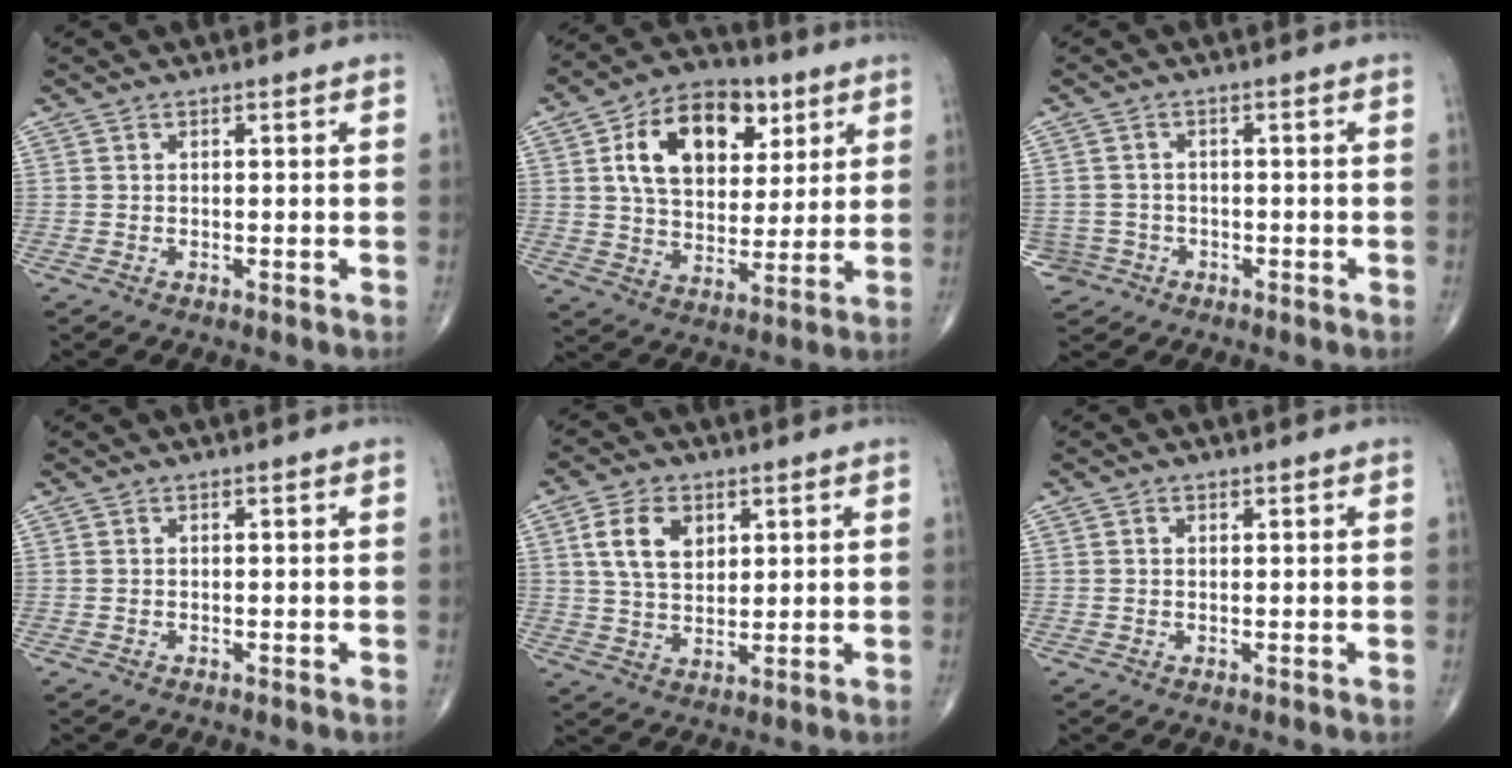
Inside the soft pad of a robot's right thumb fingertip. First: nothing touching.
{"total": 17.7, "force": [6.3, 11.4, 11.9], "torque": [-0.162, -0.010, 0.105]}
{"total": 3.9, "force": [-1.6, 3.6, -0.2], "torque": [0.017, 0.014, -0.027]}
{"total": 0.0}
{"total": 8.2, "force": [3.0, 5.3, 5.6], "torque": [-0.093, -0.011, 0.058]}
{"total": 0.6, "force": [0.3, 0.5, 0.2], "torque": [-0.003, -0.002, 0.005]}